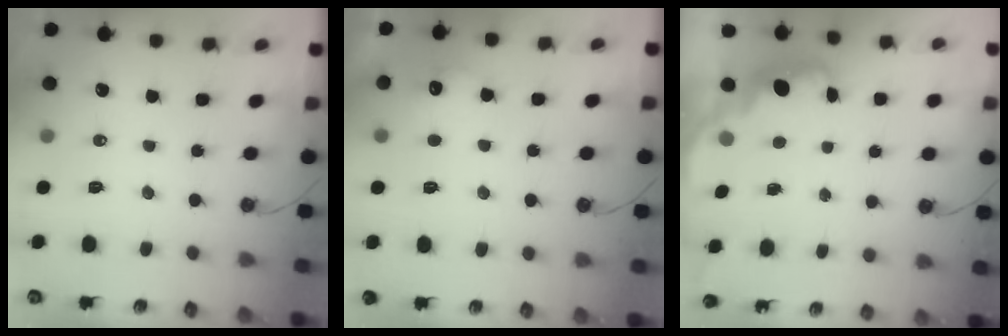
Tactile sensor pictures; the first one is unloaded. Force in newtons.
{"total": 8.4, "press": 8.4, "slide": 0.4}
{"total": 2.5, "press": 2.4, "slide": 0.6}